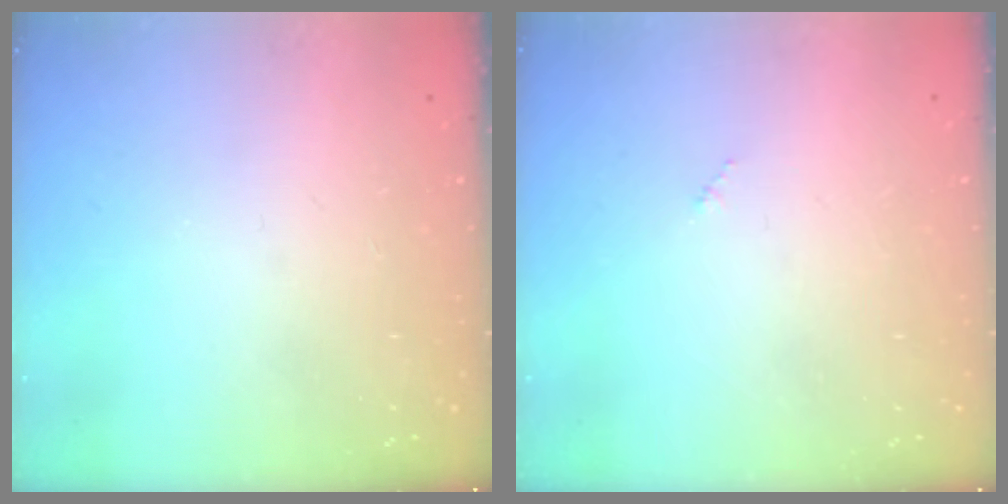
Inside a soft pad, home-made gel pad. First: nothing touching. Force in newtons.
{"total": 1.5, "press": 1.5, "slide": 0.2}